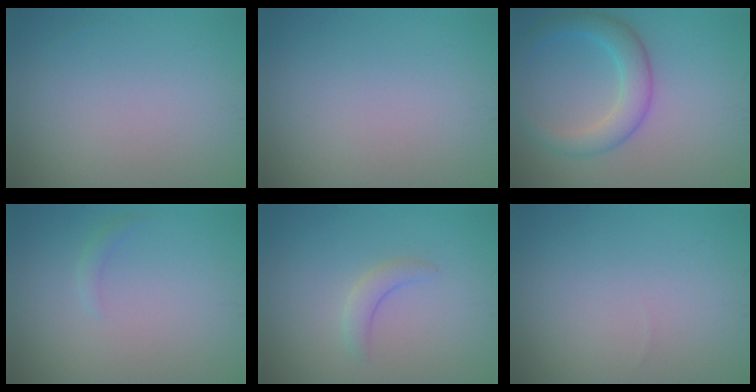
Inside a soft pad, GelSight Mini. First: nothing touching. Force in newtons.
{"total": 0.0}
{"total": 4.0, "press": 4.0, "slide": 0.2}
{"total": 0.8, "press": 0.8, "slide": 0.1}
{"total": 1.6, "press": 1.6, "slide": 0.2}
{"total": 0.0}